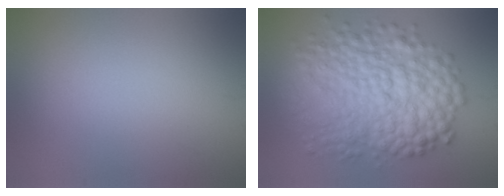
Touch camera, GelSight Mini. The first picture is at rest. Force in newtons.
{"total": 9.3, "press": 9.3, "slide": 0.1}